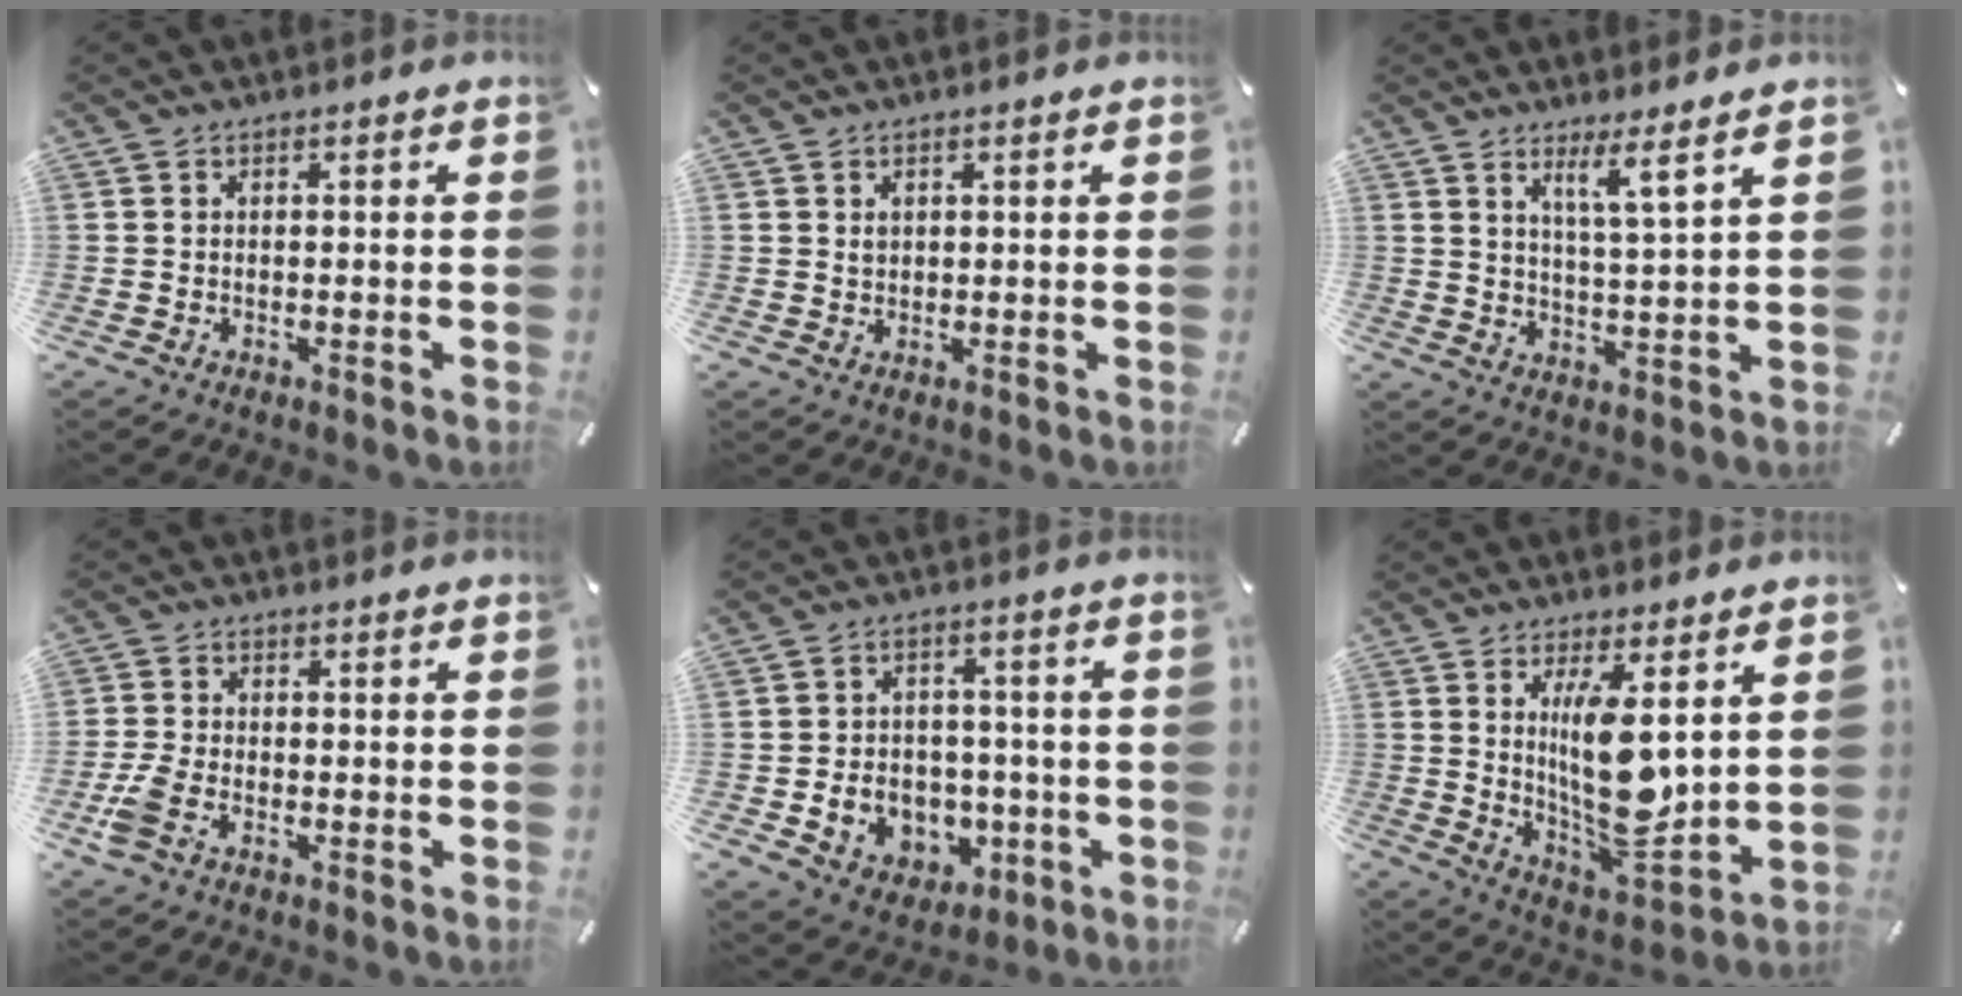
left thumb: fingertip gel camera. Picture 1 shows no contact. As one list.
[{"total": 1.1, "force": [0.6, 0.9, 0.4], "torque": [-0.009, 0.000, 0.012]}, {"total": 6.4, "force": [5.0, -0.5, 3.9], "torque": [-0.075, -0.031, 0.083]}, {"total": 5.2, "force": [-2.3, 3.1, 3.4], "torque": [-0.087, 0.005, -0.048]}, {"total": 9.0, "force": [-1.2, 8.2, 3.3], "torque": [-0.051, 0.004, -0.010]}, {"total": 15.0, "force": [4.0, 5.7, 13.2], "torque": [-0.241, -0.039, 0.064]}]